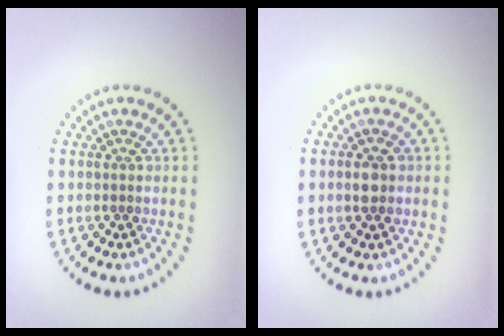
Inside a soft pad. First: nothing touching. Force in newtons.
{"total": 2.3, "press": 2.3, "slide": 0.0}